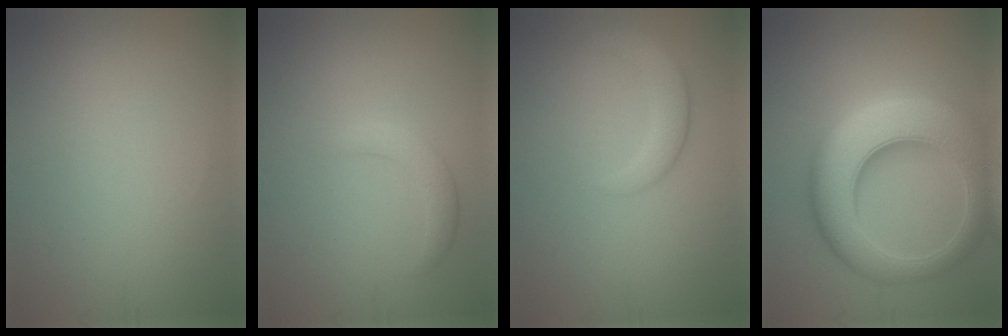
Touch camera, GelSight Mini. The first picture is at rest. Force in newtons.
{"total": 2.2, "press": 2.1, "slide": 0.1}
{"total": 2.6, "press": 2.6, "slide": 0.1}
{"total": 11.0, "press": 11.0, "slide": 0.3}